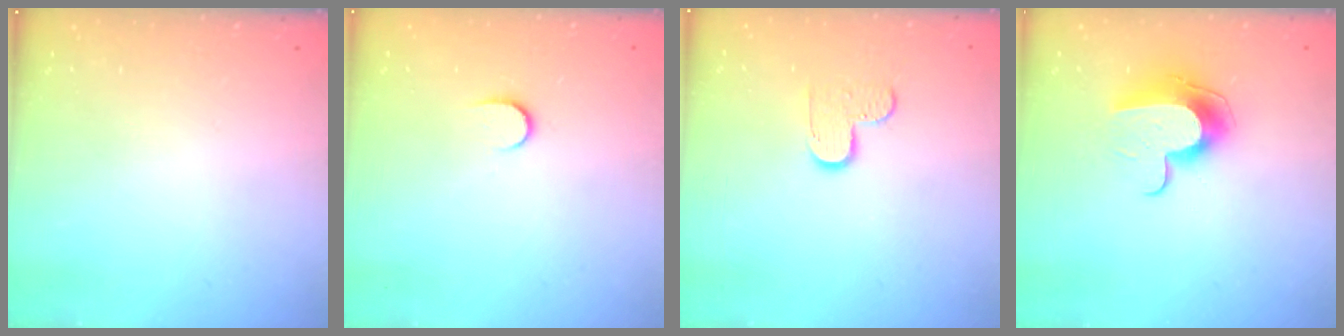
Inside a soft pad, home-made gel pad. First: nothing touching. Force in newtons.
{"total": 5.2, "press": 5.2, "slide": 0.5}
{"total": 5.8, "press": 5.8, "slide": 0.4}
{"total": 11.2, "press": 11.2, "slide": 0.7}